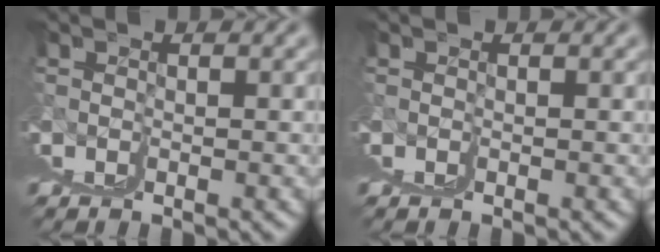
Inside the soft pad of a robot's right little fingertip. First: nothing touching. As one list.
[{"total": 0.0}]